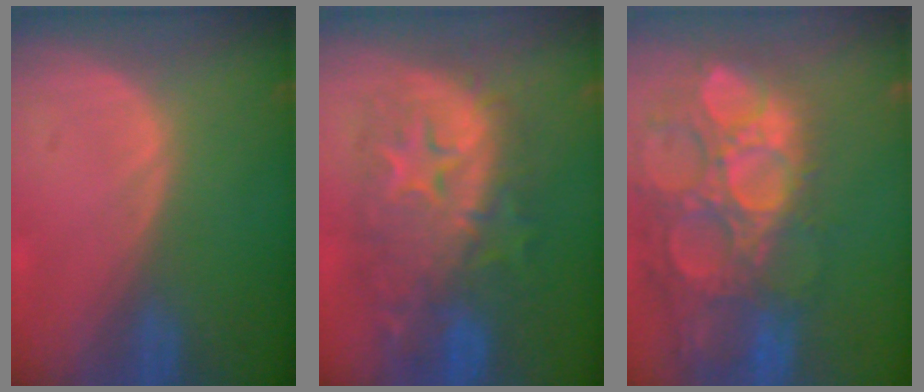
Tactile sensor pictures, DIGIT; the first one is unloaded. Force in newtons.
{"total": 12.0, "press": 11.9, "slide": 1.2}
{"total": 15.6, "press": 12.9, "slide": 8.8}